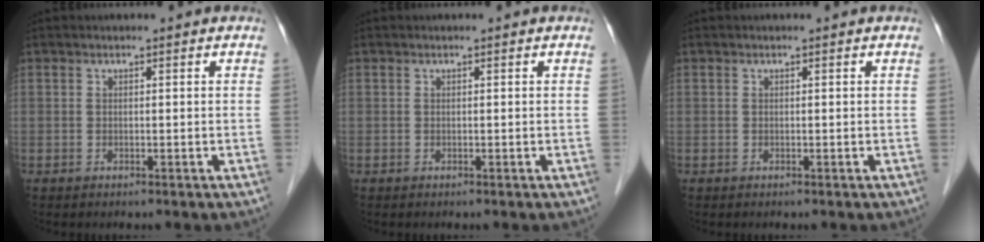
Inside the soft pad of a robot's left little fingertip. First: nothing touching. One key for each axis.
{"total": 0.0}
{"total": 0.0}